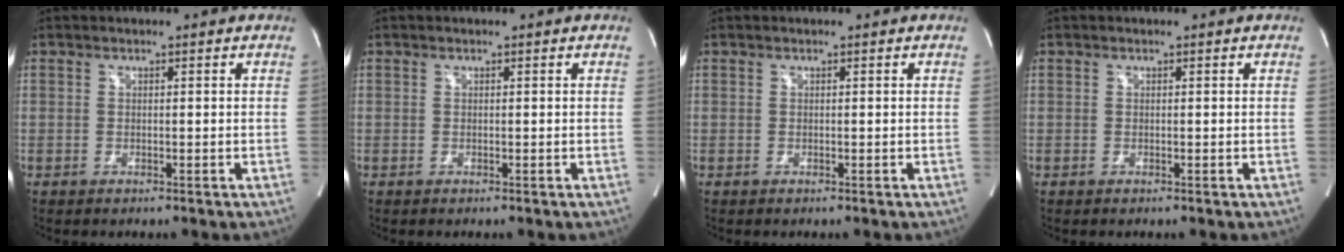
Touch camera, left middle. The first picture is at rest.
{"total": 0.0}
{"total": 0.0}
{"total": 0.0}